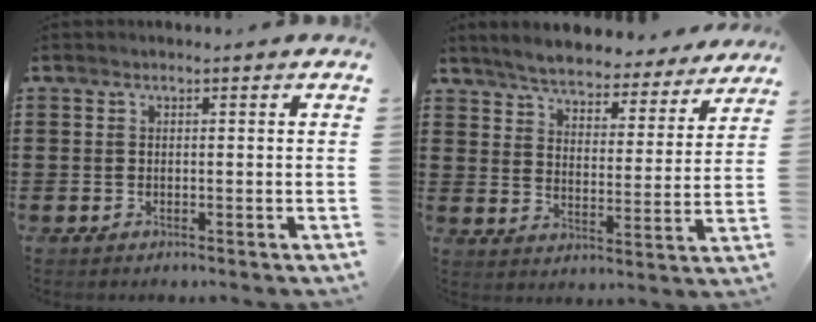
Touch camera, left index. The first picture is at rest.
{"total": 5.4, "force": [5.3, 0.2, 0.8], "torque": [-0.045, -0.038, 0.089]}